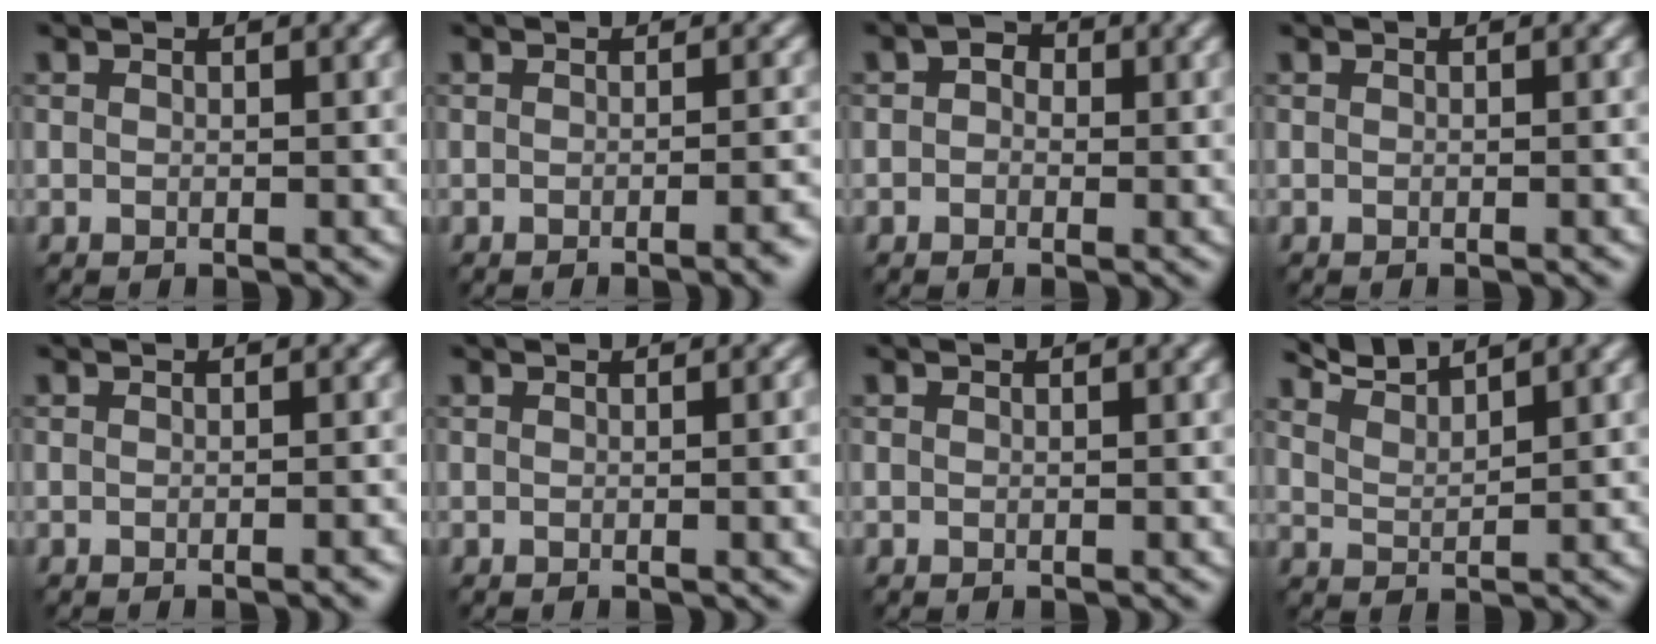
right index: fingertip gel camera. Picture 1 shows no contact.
{"total": 3.4, "force": [-1.4, 1.0, 2.9], "torque": [-0.018, 0.004, -0.022]}
{"total": 1.7, "force": [0.0, 1.5, 0.8], "torque": [-0.003, 0.003, -0.016]}
{"total": 0.7, "force": [-0.3, 0.2, 0.6], "torque": [-0.003, 0.000, -0.006]}
{"total": 1.5, "force": [-0.7, 0.4, 1.3], "torque": [-0.008, -0.001, -0.013]}
{"total": 3.2, "force": [-0.2, 1.1, 3.0], "torque": [-0.021, 0.006, -0.006]}
{"total": 0.0}
{"total": 3.1, "force": [3.0, 0.3, 0.9], "torque": [-0.014, 0.005, 0.059]}